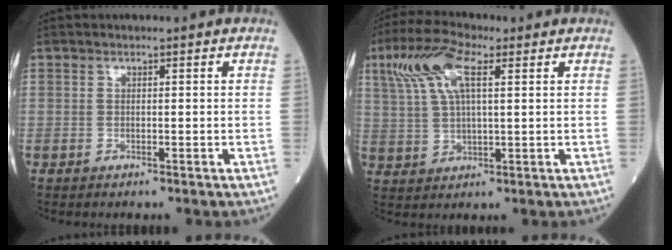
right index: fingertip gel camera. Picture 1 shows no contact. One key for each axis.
{"total": 9.4, "fx": 4.2, "fy": 2.7, "fz": 8.0, "tx": -0.182, "ty": 0.025, "tz": 0.086}